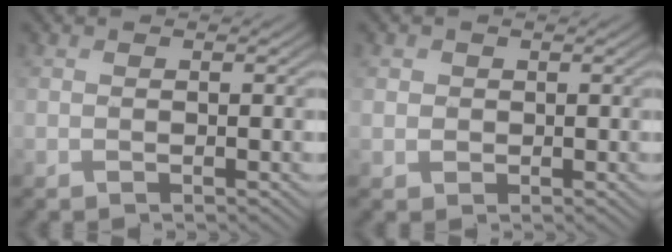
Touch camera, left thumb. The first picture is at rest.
{"total": 1.5, "force": [0.4, 1.5, 0.2], "torque": [-0.008, -0.004, 0.006]}